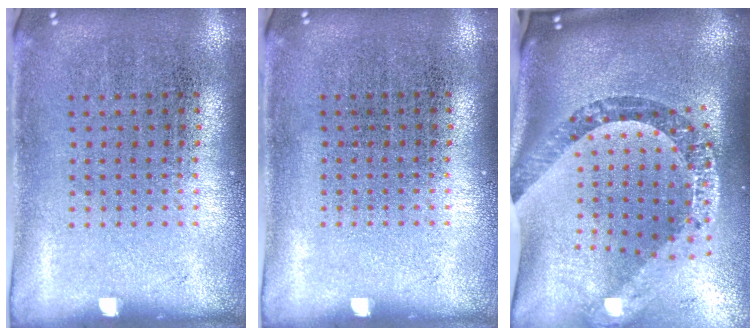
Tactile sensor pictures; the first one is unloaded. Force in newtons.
{"total": 0.0}
{"total": 3.4, "press": 2.4, "slide": 2.4}